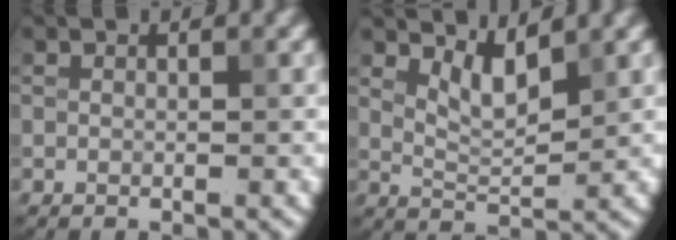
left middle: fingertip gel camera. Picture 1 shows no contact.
{"total": 2.8, "force": [1.8, 0.8, 1.9], "torque": [-0.039, -0.010, 0.038]}